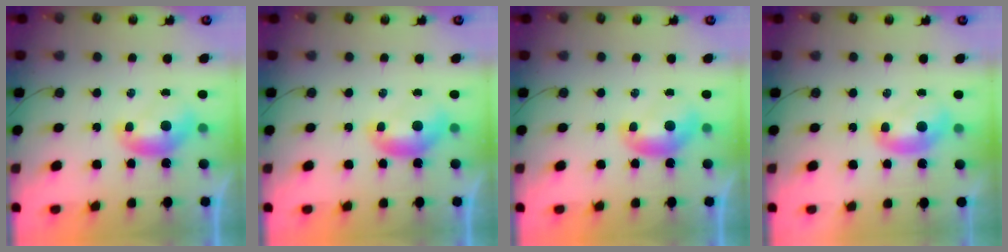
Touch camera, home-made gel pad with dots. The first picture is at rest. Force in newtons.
{"total": 0.0}
{"total": 0.0}
{"total": 1.2, "press": 1.2, "slide": 0.3}